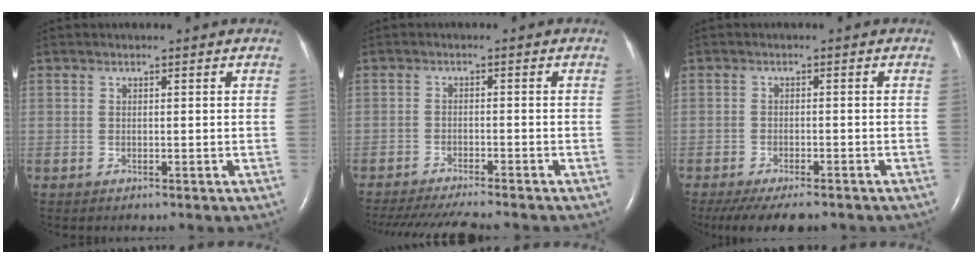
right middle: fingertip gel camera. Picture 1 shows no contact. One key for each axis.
{"total": 12.5, "fx": -11.1, "fy": 1.0, "fz": 5.6, "tx": -0.087, "ty": -0.023, "tz": -0.160}
{"total": 9.6, "fx": -7.9, "fy": 2.5, "fz": 4.9, "tx": -0.074, "ty": -0.014, "tz": -0.114}